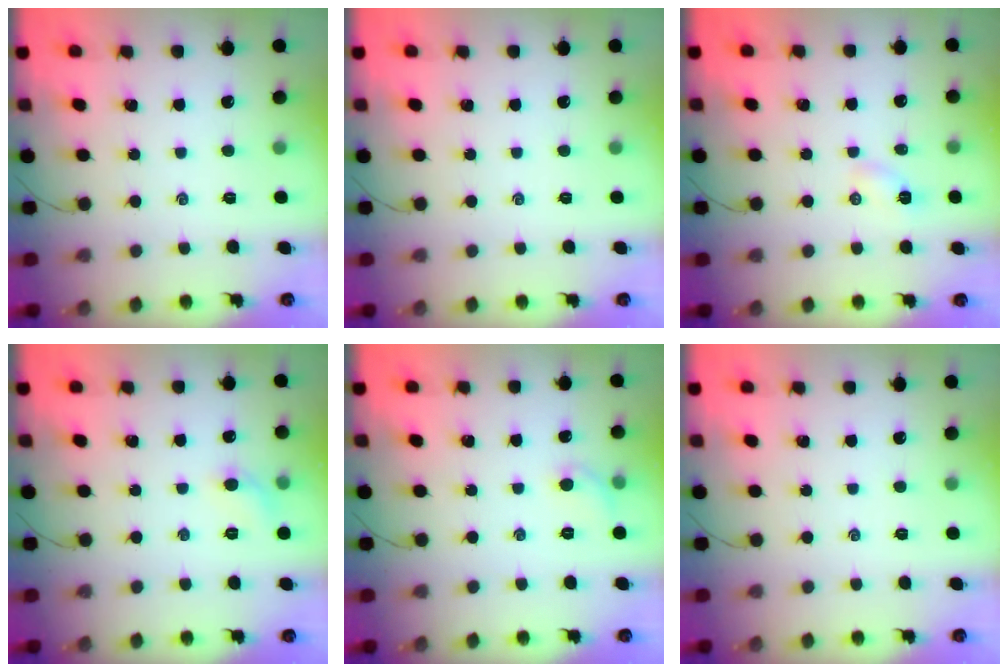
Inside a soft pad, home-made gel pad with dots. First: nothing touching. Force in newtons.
{"total": 0.0}
{"total": 2.9, "press": 2.7, "slide": 1.0}
{"total": 6.1, "press": 5.8, "slide": 1.9}
{"total": 4.6, "press": 4.4, "slide": 1.2}
{"total": 0.0}